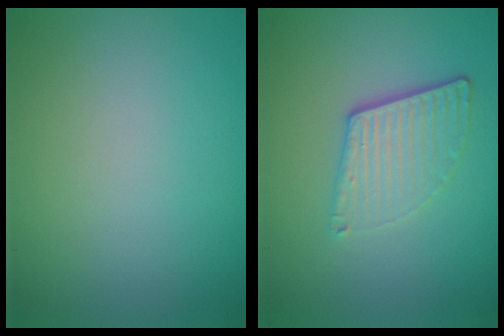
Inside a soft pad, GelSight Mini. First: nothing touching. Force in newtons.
{"total": 3.7, "press": 2.7, "slide": 2.5}